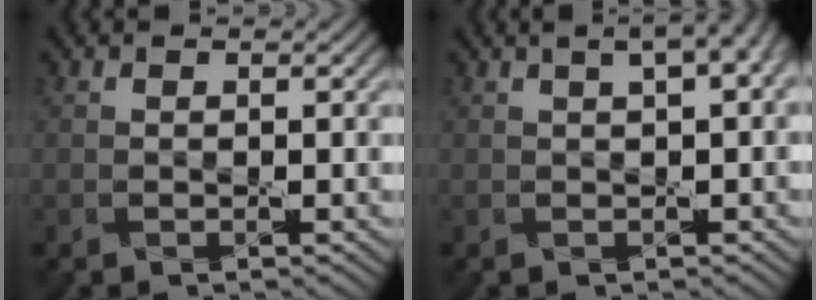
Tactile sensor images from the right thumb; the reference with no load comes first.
{"total": 4.8, "force": [2.0, 1.6, 4.0], "torque": [-0.045, 0.019, 0.020]}